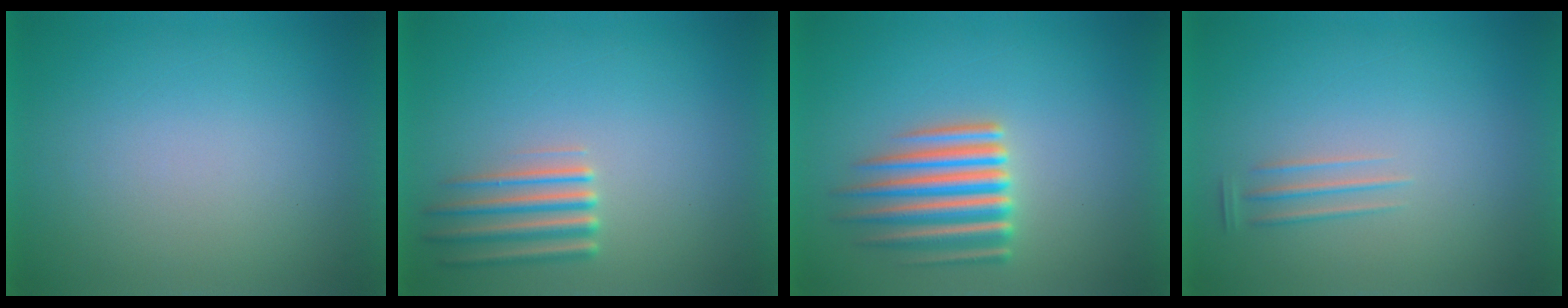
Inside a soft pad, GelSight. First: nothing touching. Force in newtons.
{"total": 2.3}
{"total": 5.2}
{"total": 1.7}